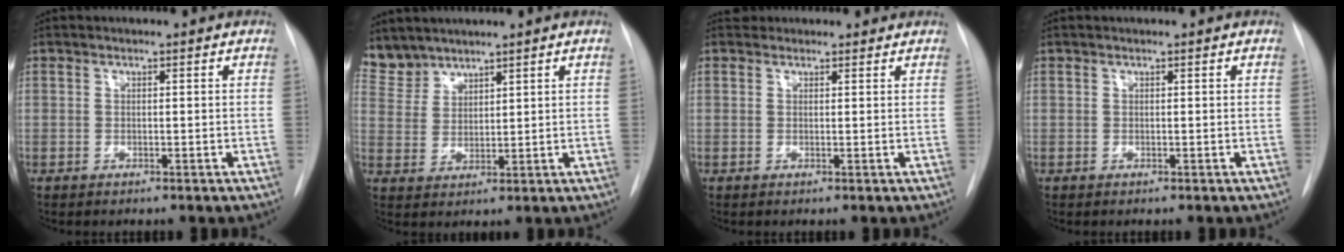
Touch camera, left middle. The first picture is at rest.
{"total": 5.2, "force": [4.9, 1.6, -0.3], "torque": [0.003, 0.006, 0.111]}
{"total": 3.0, "force": [2.7, 1.3, -0.1], "torque": [0.013, 0.017, 0.028]}
{"total": 0.0}